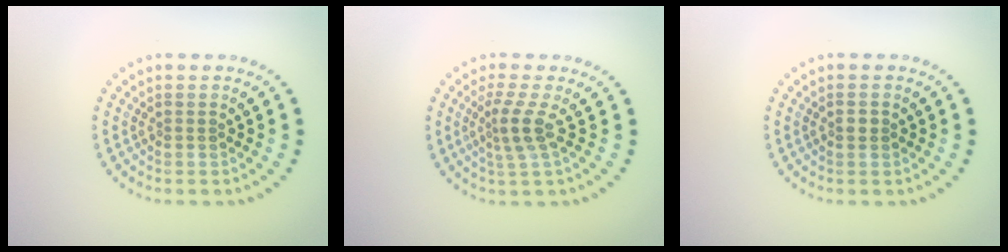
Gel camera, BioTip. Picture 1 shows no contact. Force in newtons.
{"total": 2.6, "press": 1.8, "slide": 1.8}
{"total": 1.1, "press": 1.1, "slide": 0.2}